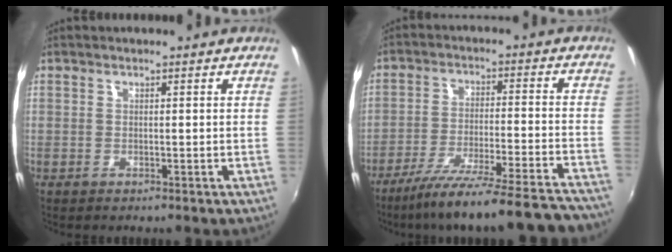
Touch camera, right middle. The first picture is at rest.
{"total": 24.1, "force": [-21.8, 1.0, 10.4], "torque": [-0.169, -0.055, -0.315]}